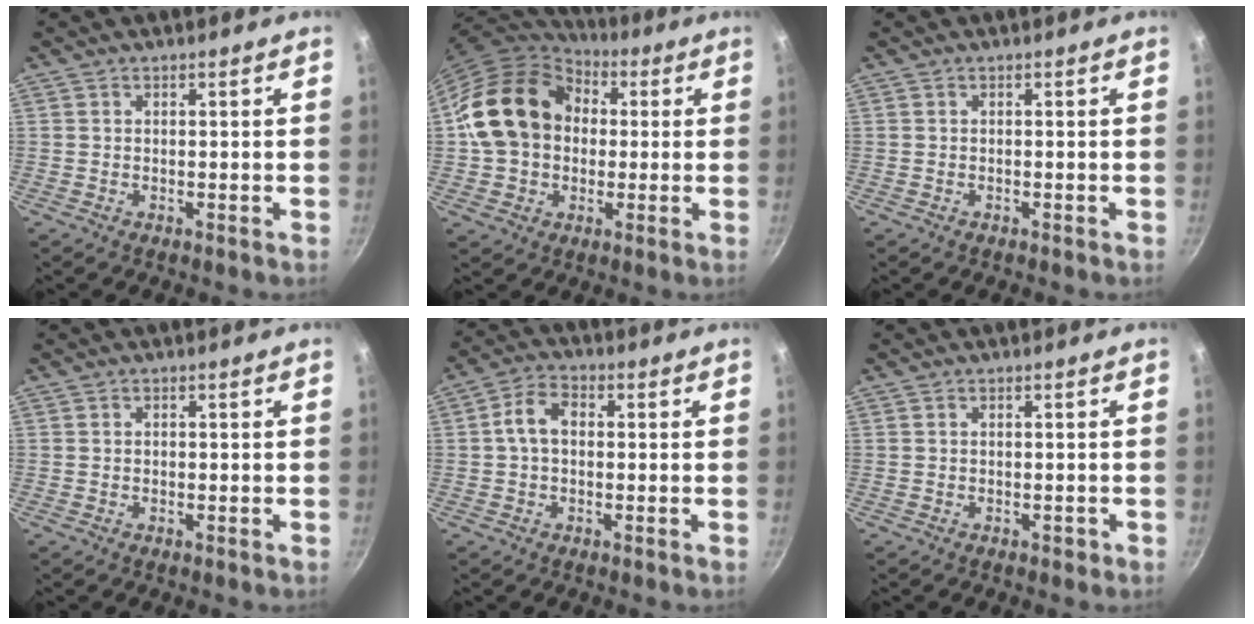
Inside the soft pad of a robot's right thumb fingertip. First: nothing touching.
{"total": 18.8, "force": [2.2, 14.8, 11.3], "torque": [-0.185, 0.038, 0.031]}
{"total": 0.0}
{"total": 0.6, "force": [-0.1, 0.4, 0.3], "torque": [-0.005, 0.003, -0.001]}
{"total": 5.8, "force": [0.2, 3.9, 4.3], "torque": [-0.073, 0.020, -0.004]}
{"total": 0.8, "force": [-0.4, 0.5, 0.4], "torque": [0.000, 0.005, -0.002]}